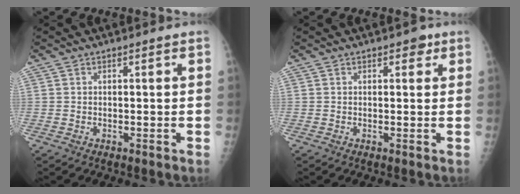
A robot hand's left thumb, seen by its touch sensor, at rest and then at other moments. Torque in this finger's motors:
{"motor_torque": [0.46, -0.21, 0.03, -0.13, 0.00]}